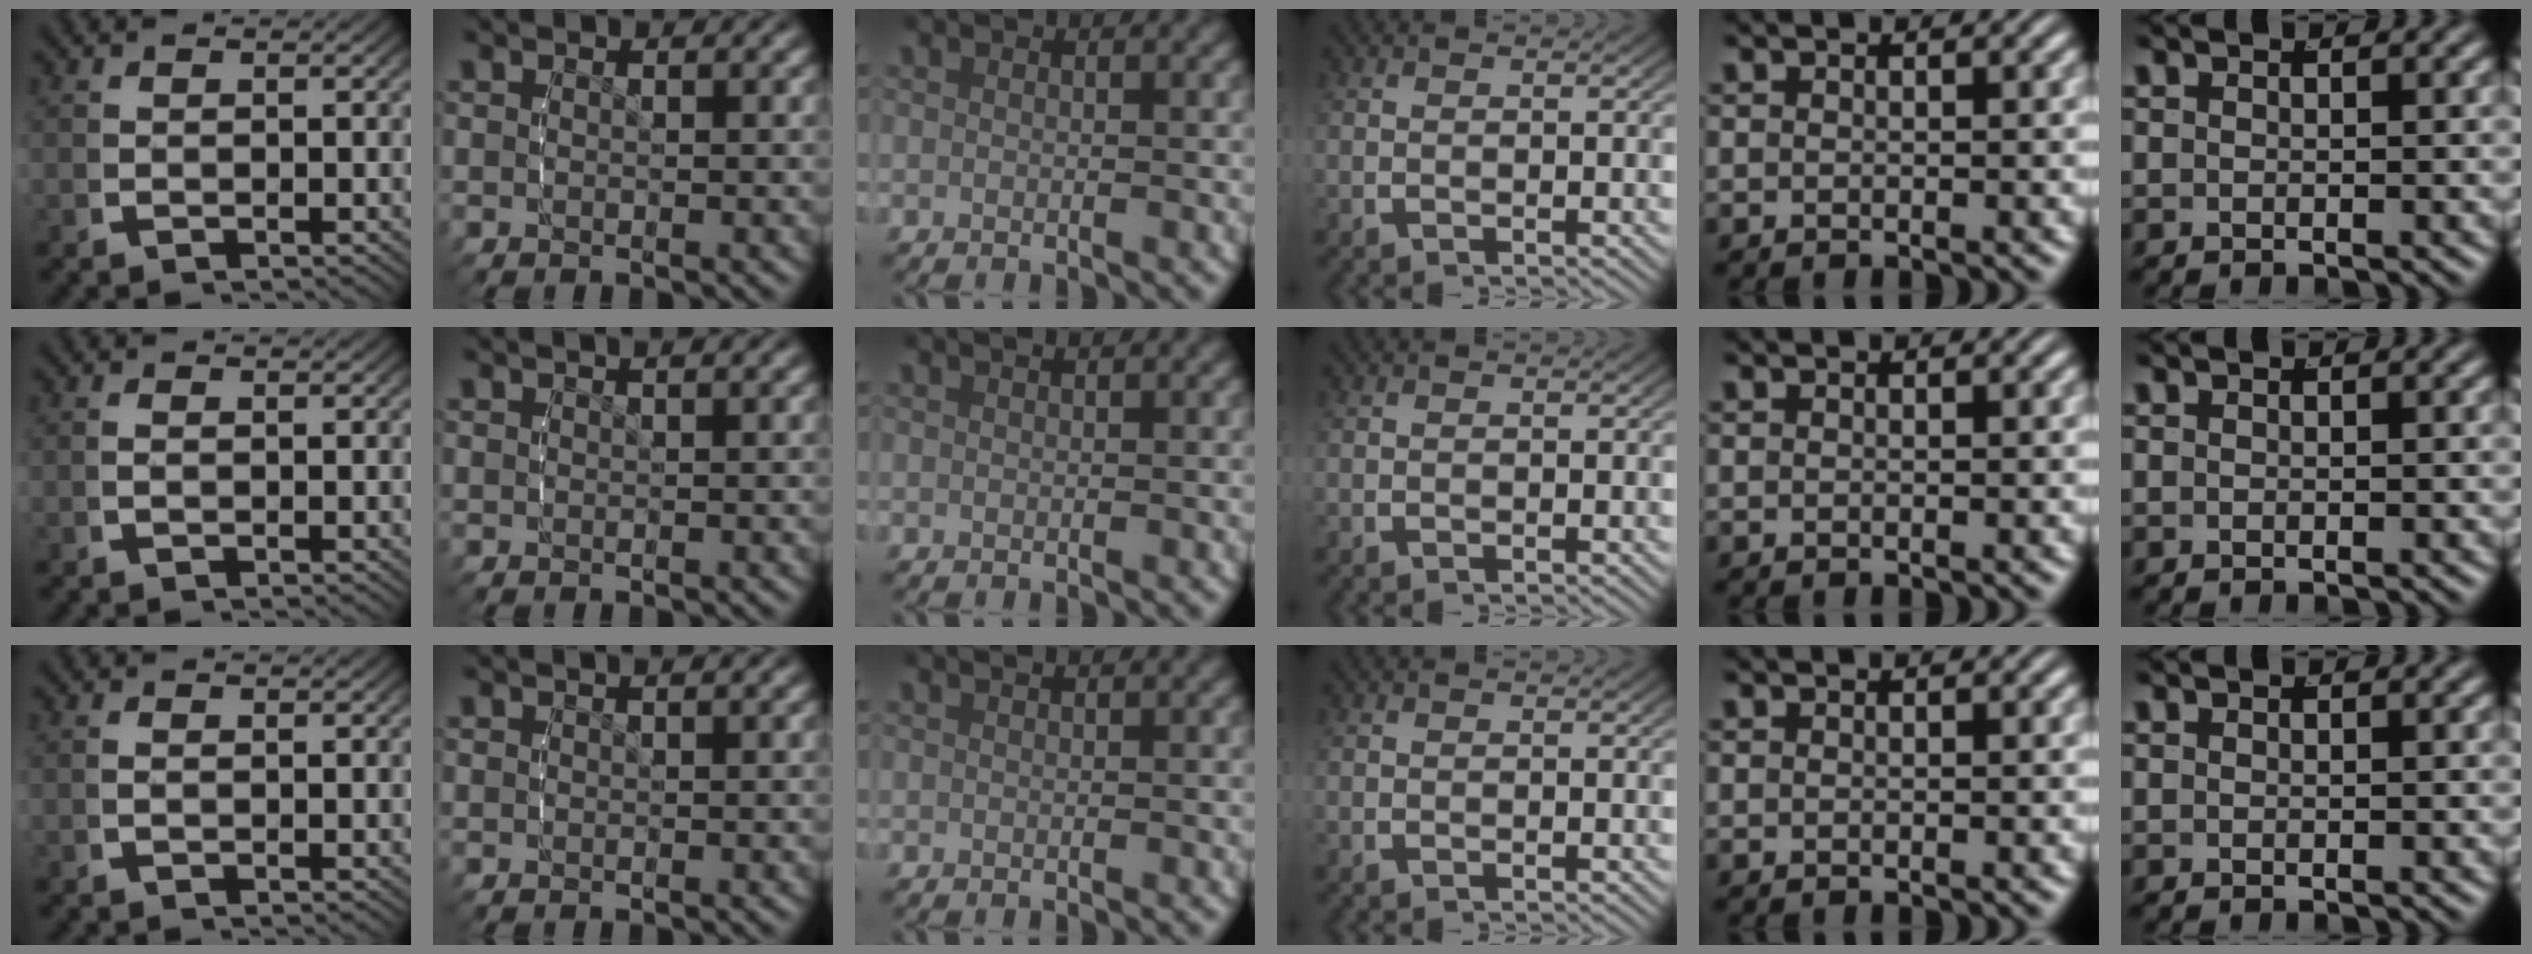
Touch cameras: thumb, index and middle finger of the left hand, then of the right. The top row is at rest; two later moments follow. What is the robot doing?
{"motion": "lift_and_place", "object": "glue stick"}